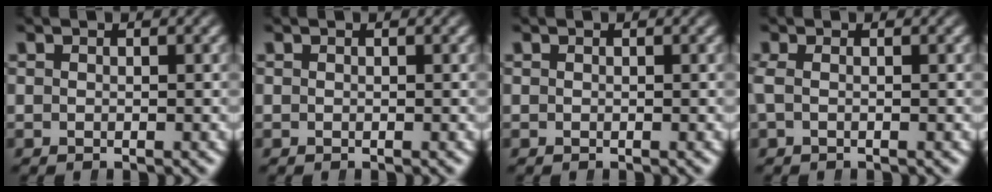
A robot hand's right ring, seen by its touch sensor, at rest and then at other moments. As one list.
[{"total": 0.0}, {"total": 0.0}, {"total": 0.7, "force": [-0.1, -0.2, 0.7], "torque": [-0.019, -0.003, 0.004]}]